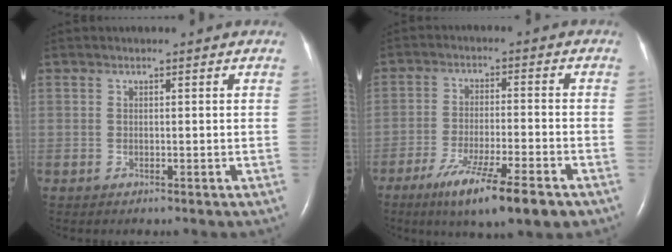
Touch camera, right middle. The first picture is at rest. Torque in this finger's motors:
{"motor_torque": [1.16, -0.98, 0.22, 0.13]}